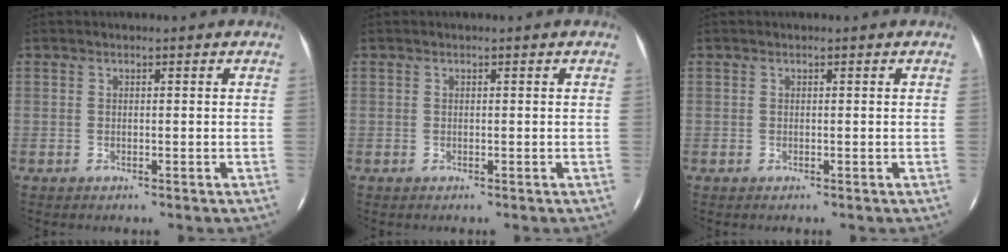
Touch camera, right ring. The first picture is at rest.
{"total": 0.0}
{"total": 0.0}